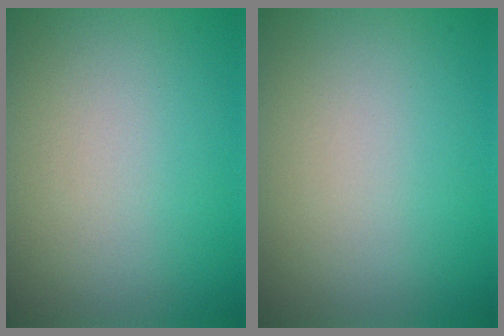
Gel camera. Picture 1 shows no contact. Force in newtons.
{"total": 0.0}